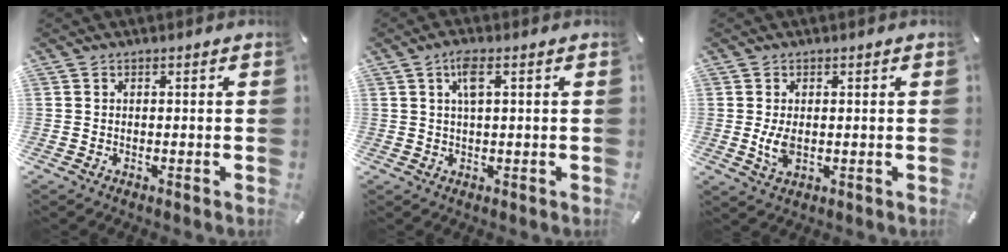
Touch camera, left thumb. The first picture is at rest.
{"total": 4.4, "force": [1.6, 1.2, 3.9], "torque": [-0.082, 0.007, 0.024]}
{"total": 4.3, "force": [0.0, 2.4, 3.5], "torque": [-0.080, -0.007, -0.007]}